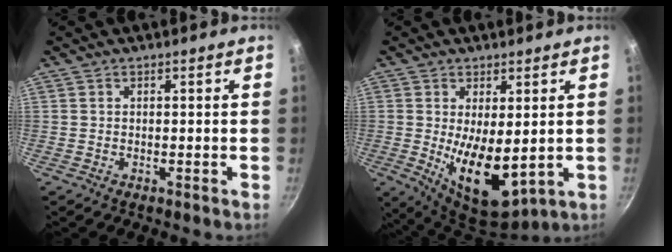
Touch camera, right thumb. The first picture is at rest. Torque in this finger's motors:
{"motor_torque": [-0.23, 1.17, 1.25, -0.23, 0.41]}